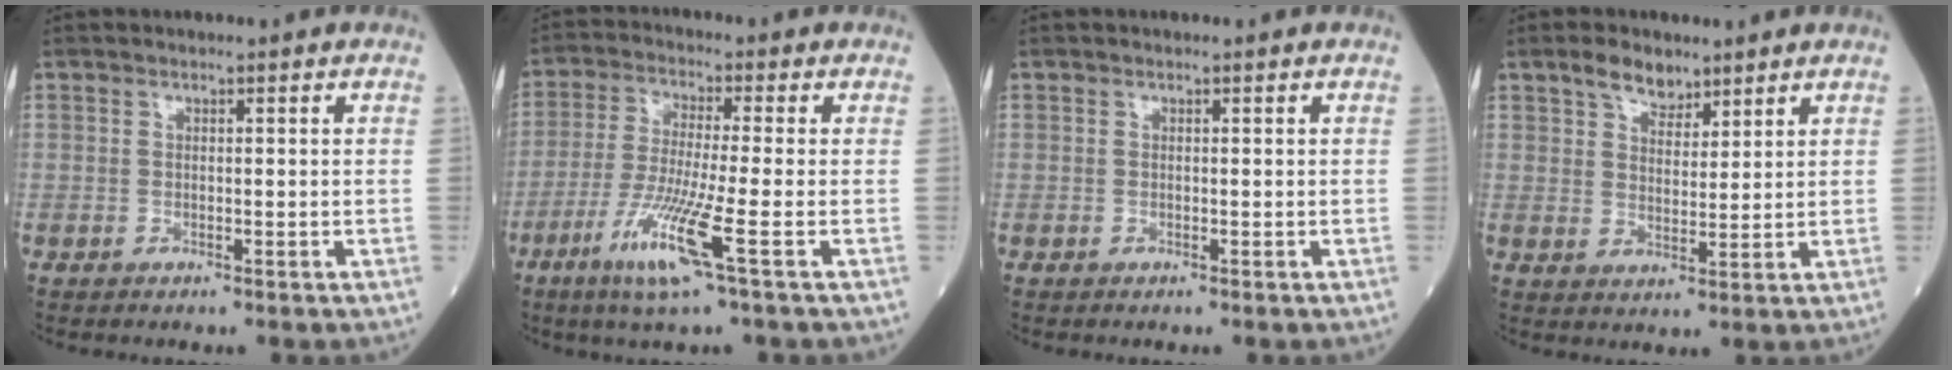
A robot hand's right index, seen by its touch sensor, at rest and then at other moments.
{"total": 9.7, "force": [-4.4, -0.6, 8.6], "torque": [-0.179, -0.026, -0.091]}
{"total": 0.0}
{"total": 4.9, "force": [3.6, 2.5, 2.2], "torque": [-0.040, 0.005, 0.069]}